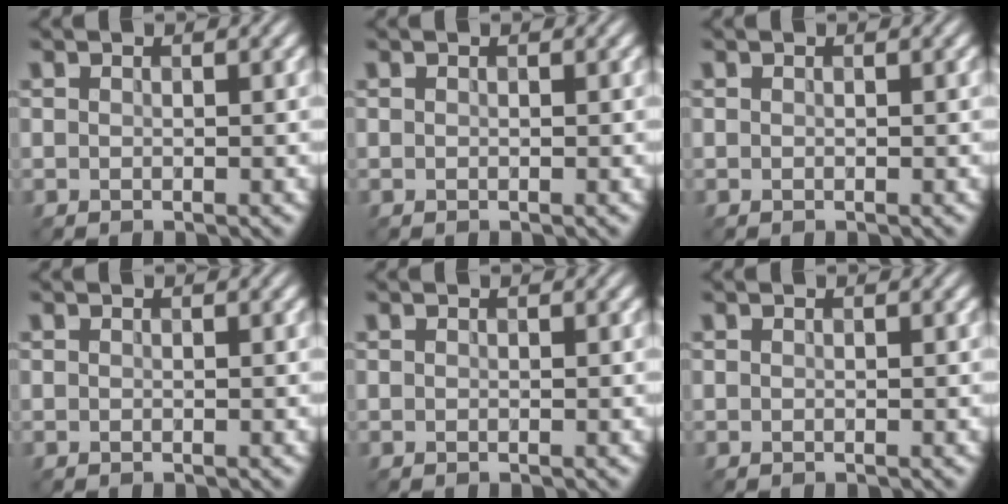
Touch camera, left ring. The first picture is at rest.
{"total": 0.0}
{"total": 0.0}
{"total": 0.0}
{"total": 0.0}
{"total": 0.0}